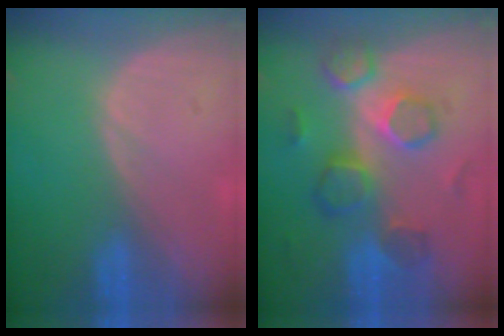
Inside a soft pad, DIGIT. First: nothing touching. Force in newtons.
{"total": 8.7, "press": 8.4, "slide": 2.2}